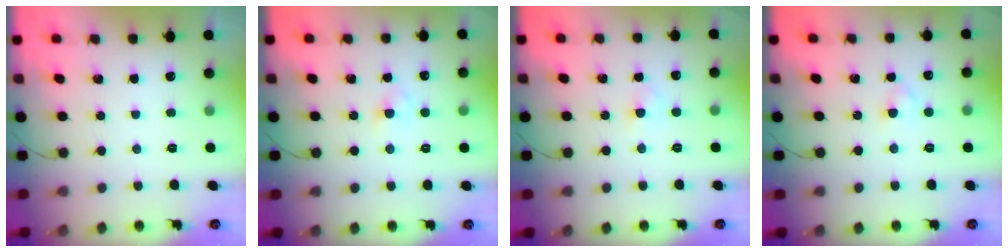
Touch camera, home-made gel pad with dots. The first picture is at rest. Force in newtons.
{"total": 2.6, "press": 2.4, "slide": 1.1}
{"total": 2.1, "press": 2.0, "slide": 0.9}
{"total": 2.2, "press": 2.0, "slide": 1.1}